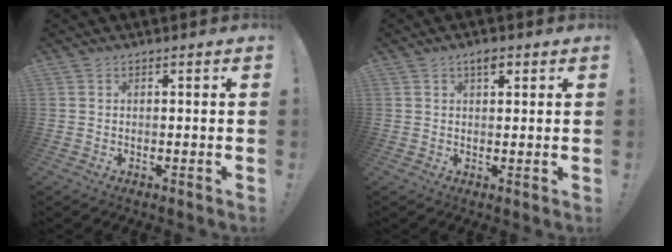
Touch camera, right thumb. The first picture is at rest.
{"total": 2.9, "force": [1.6, 1.1, 2.2], "torque": [-0.026, -0.003, 0.022]}